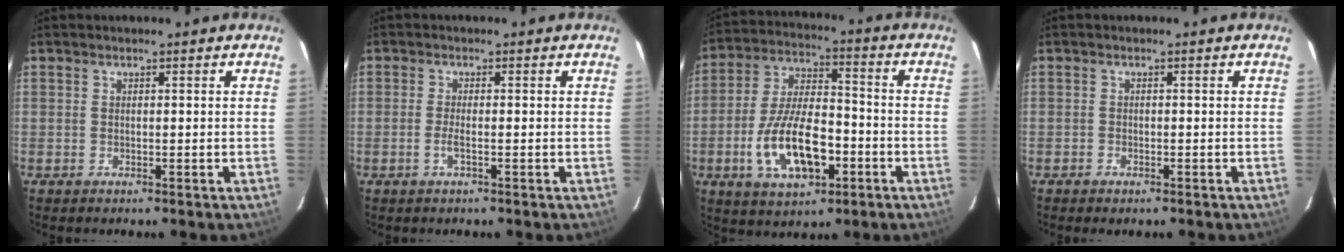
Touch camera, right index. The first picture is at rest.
{"total": 2.0, "force": [-0.9, 0.1, 1.8], "torque": [-0.037, -0.002, -0.018]}
{"total": 15.4, "force": [-5.2, 7.0, 12.7], "torque": [-0.257, 0.003, -0.084]}
{"total": 1.1, "force": [-0.9, 0.6, 0.4], "torque": [-0.011, -0.002, -0.017]}